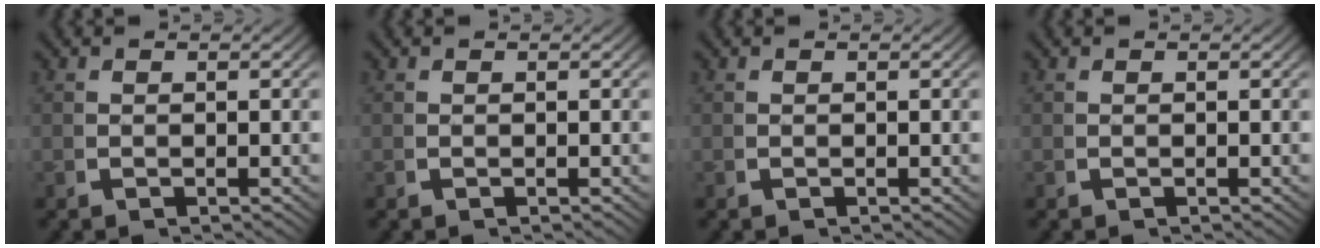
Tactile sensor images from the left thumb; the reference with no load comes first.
{"total": 0.0}
{"total": 0.0}
{"total": 0.0}